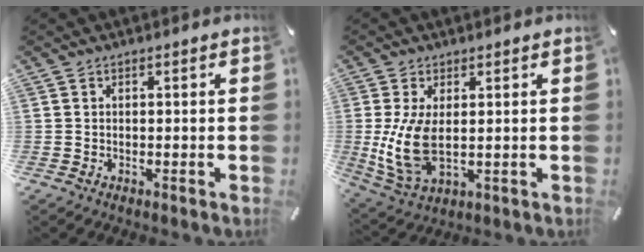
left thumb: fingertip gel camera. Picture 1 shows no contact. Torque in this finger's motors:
{"motor_torque": [1.49, 2.13, 1.38, 0.00, 0.45]}